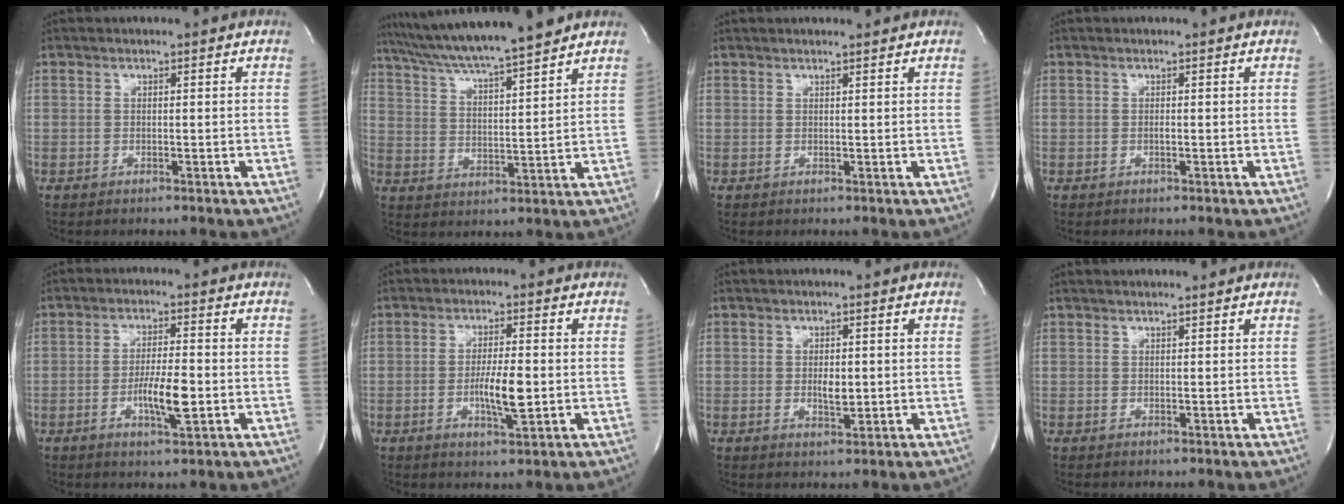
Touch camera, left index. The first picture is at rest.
{"total": 15.2, "force": [13.3, -0.2, 7.5], "torque": [-0.132, 0.016, 0.215]}
{"total": 2.7, "force": [2.6, 0.2, 0.7], "torque": [-0.012, 0.014, 0.034]}
{"total": 0.0}
{"total": 6.2, "force": [-1.7, 0.9, 5.9], "torque": [-0.109, -0.007, -0.027]}
{"total": 5.8, "force": [-1.0, 0.9, 5.6], "torque": [-0.105, -0.008, -0.015]}
{"total": 2.7, "force": [0.0, 1.2, 2.4], "torque": [-0.042, -0.003, 0.003]}
{"total": 2.2, "force": [2.1, 0.1, 0.6], "torque": [-0.010, 0.011, 0.027]}